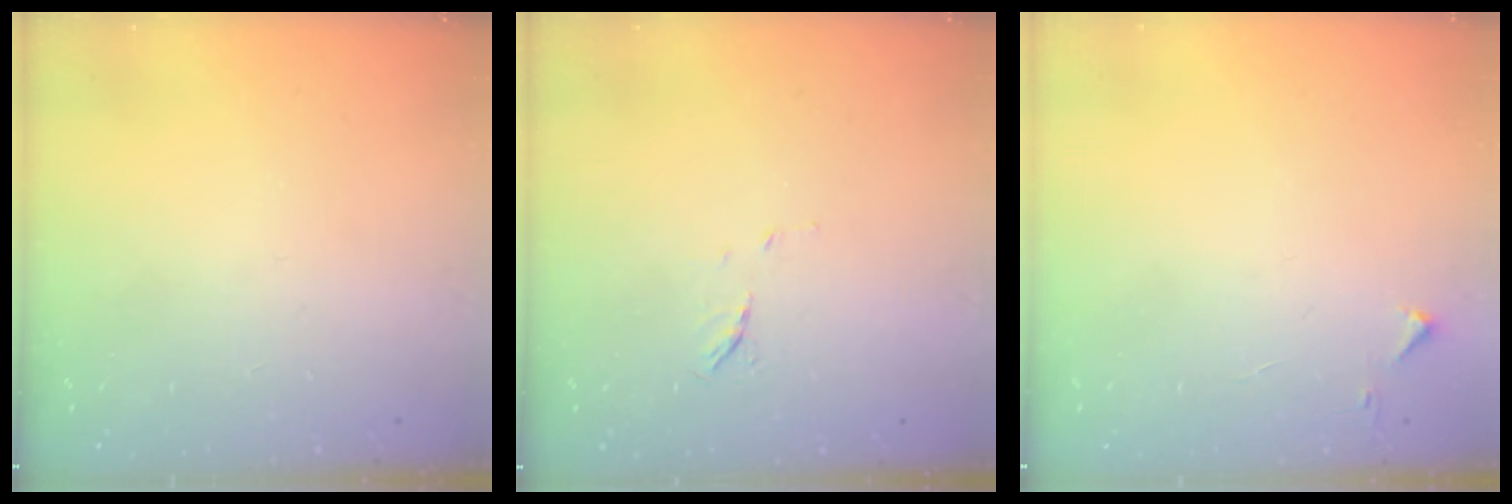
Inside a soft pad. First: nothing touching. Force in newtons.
{"total": 4.9, "press": 4.8, "slide": 1.3}
{"total": 2.8, "press": 2.8, "slide": 0.4}